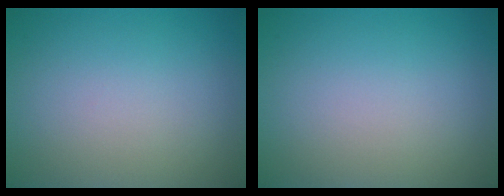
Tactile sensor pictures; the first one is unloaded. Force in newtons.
{"total": 0.0}